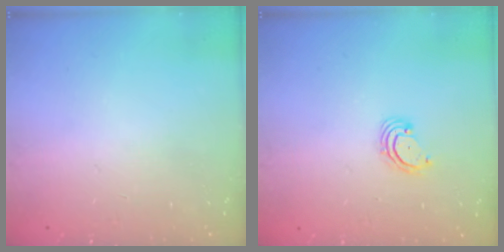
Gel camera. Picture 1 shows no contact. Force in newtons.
{"total": 2.6, "press": 2.6, "slide": 0.3}